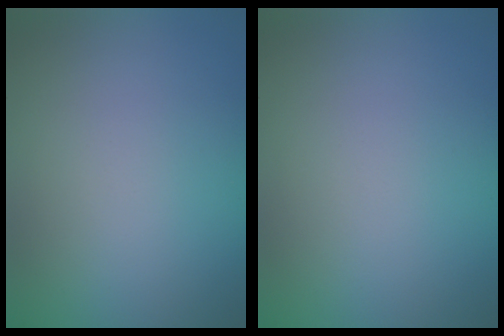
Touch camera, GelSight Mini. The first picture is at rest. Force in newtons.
{"total": 0.0}